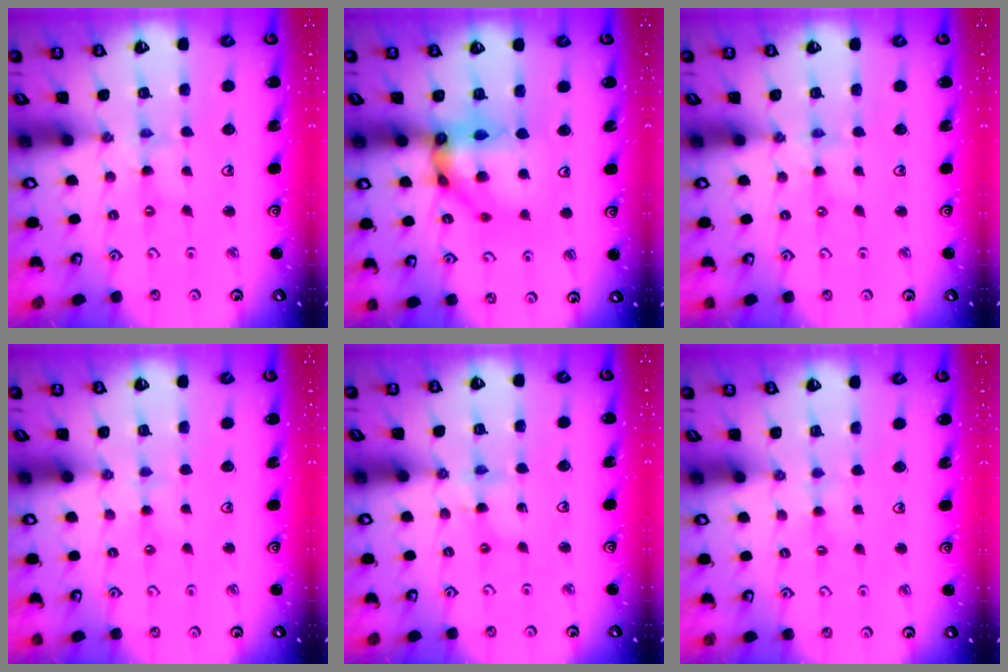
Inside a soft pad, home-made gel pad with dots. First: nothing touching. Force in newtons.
{"total": 13.0, "press": 12.9, "slide": 1.4}
{"total": 0.0}
{"total": 1.6, "press": 1.5, "slide": 0.4}
{"total": 3.9, "press": 3.9, "slide": 0.3}
{"total": 2.2, "press": 2.2, "slide": 0.5}